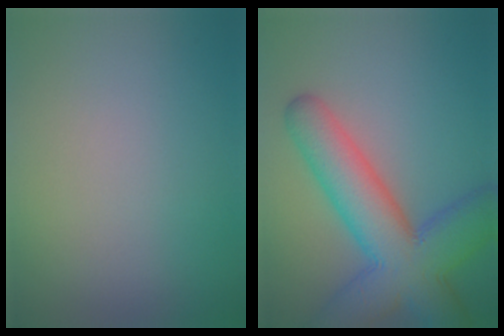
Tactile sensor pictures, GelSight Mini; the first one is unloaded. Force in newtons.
{"total": 9.9, "press": 9.9, "slide": 0.4}